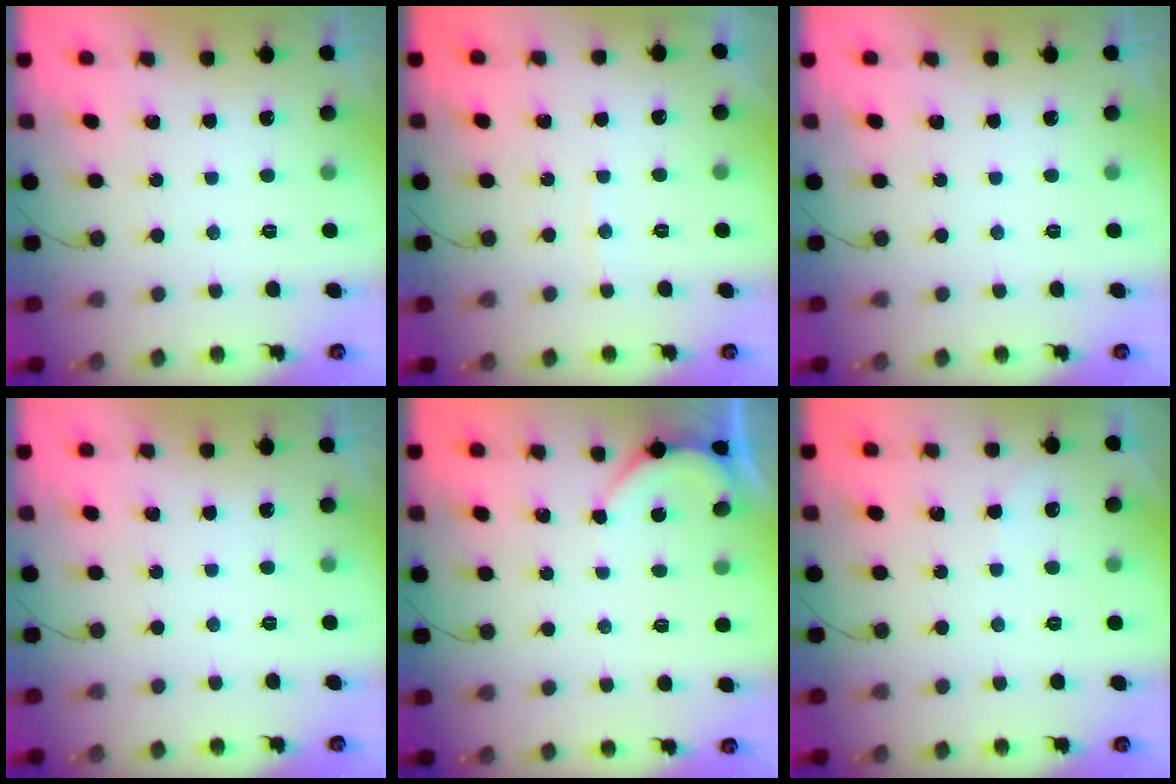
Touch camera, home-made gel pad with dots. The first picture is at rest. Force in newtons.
{"total": 2.5, "press": 2.5, "slide": 0.3}
{"total": 0.0}
{"total": 0.0}
{"total": 2.0, "press": 2.0, "slide": 0.2}
{"total": 1.3, "press": 1.3, "slide": 0.2}